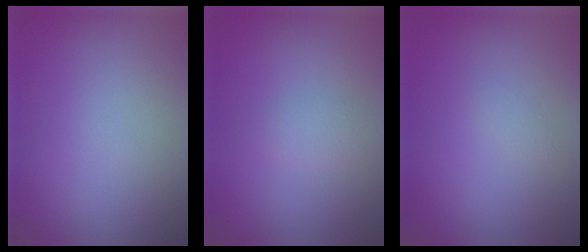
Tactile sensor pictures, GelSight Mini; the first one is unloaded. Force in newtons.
{"total": 1.4, "press": 1.4, "slide": 0.0}
{"total": 0.5, "press": 0.5, "slide": 0.0}